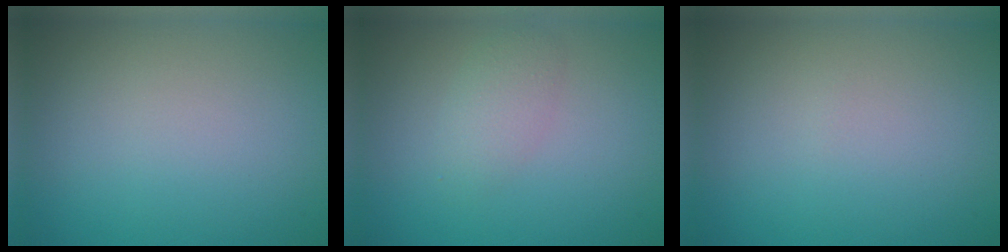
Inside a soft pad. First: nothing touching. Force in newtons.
{"total": 1.8, "press": 1.8, "slide": 0.1}
{"total": 0.0}